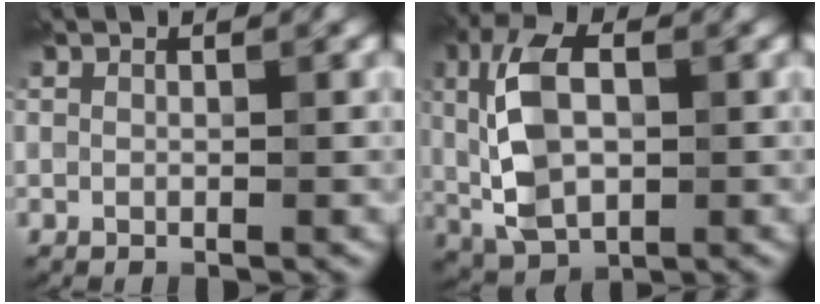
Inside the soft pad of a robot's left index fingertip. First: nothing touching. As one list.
[{"total": 7.9, "force": [0.8, 4.6, 6.3], "torque": [-0.139, 0.010, 0.011]}]